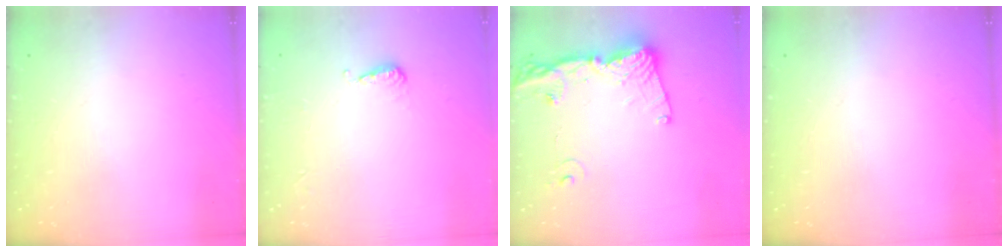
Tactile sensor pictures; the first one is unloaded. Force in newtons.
{"total": 5.2, "press": 5.1, "slide": 0.9}
{"total": 16.5, "press": 16.4, "slide": 2.1}
{"total": 0.0}